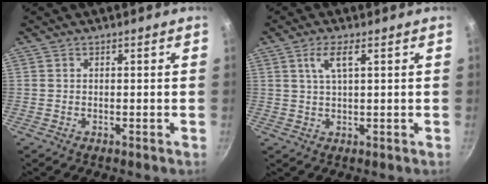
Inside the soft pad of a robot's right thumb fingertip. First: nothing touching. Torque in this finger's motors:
{"motor_torque": [-0.69, 0.89, 0.88, -0.12, 0.00]}